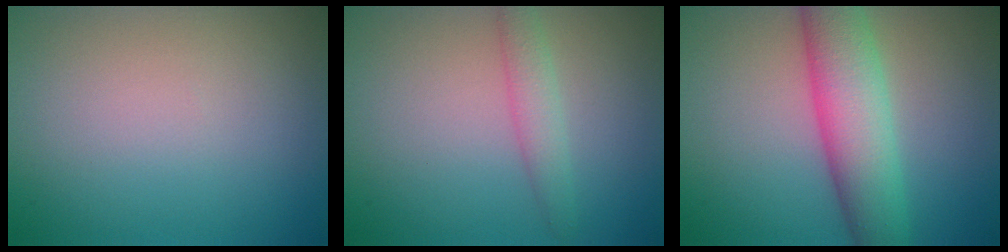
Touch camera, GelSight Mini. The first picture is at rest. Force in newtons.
{"total": 2.2, "press": 2.2, "slide": 0.1}
{"total": 7.1, "press": 7.1, "slide": 0.2}